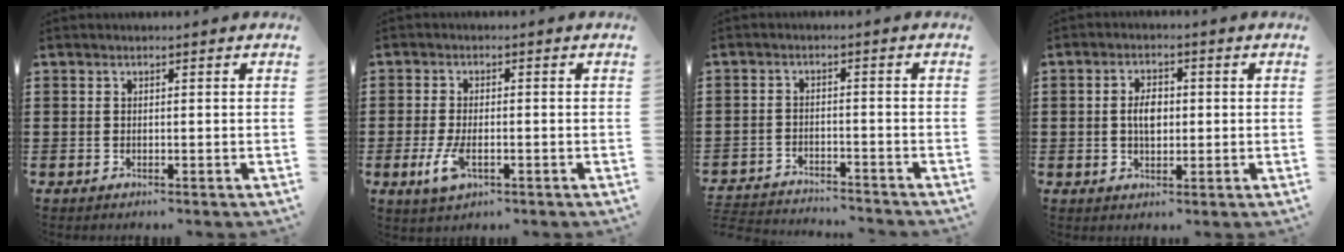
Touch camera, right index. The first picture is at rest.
{"total": 4.3, "force": [-1.3, 1.9, 3.7], "torque": [-0.091, -0.008, -0.030]}
{"total": 3.1, "force": [-3.1, 0.1, -0.1], "torque": [-0.005, 0.000, -0.068]}
{"total": 3.8, "force": [0.0, 2.1, 3.1], "torque": [-0.054, 0.004, -0.002]}